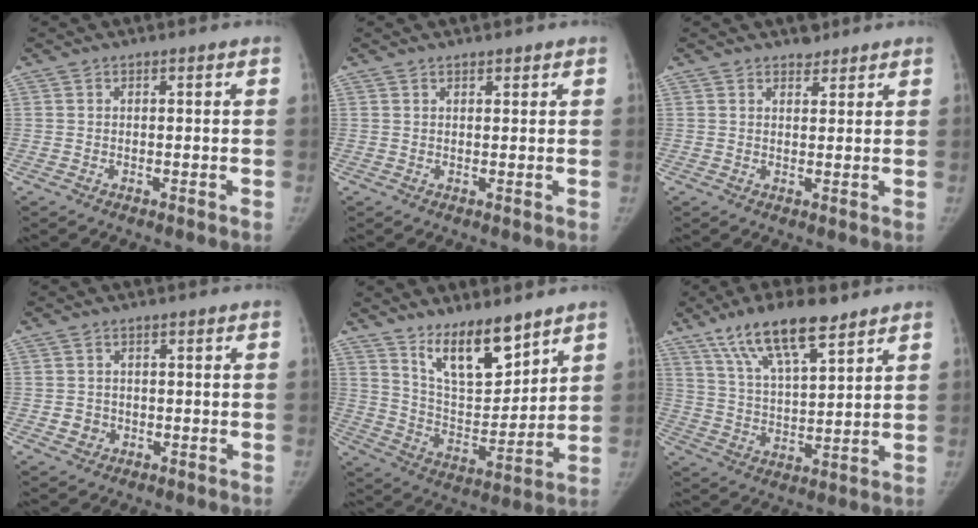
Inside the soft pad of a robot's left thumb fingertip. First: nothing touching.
{"total": 1.1, "force": [0.9, 0.5, 0.4], "torque": [-0.002, -0.005, 0.013]}
{"total": 2.2, "force": [1.8, 1.1, 0.3], "torque": [0.007, -0.012, 0.024]}
{"total": 2.3, "force": [-0.4, 2.2, 0.6], "torque": [0.000, 0.005, -0.002]}
{"total": 13.4, "force": [9.8, 4.8, 7.8], "torque": [-0.099, -0.076, 0.186]}
{"total": 14.4, "force": [9.5, 4.4, 9.9], "torque": [-0.160, -0.034, 0.176]}